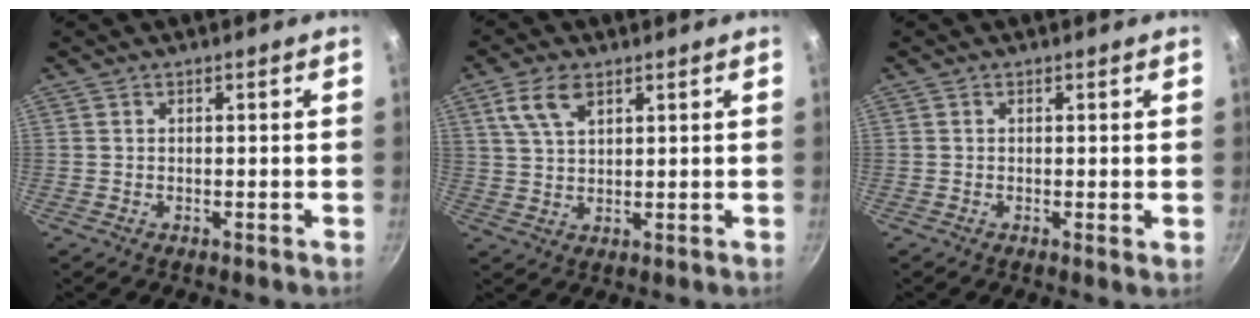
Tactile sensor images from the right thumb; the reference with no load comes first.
{"total": 6.5, "force": [3.3, 3.3, 4.5], "torque": [-0.082, -0.002, 0.066]}
{"total": 1.0, "force": [0.2, 0.3, 0.9], "torque": [-0.015, -0.004, 0.000]}